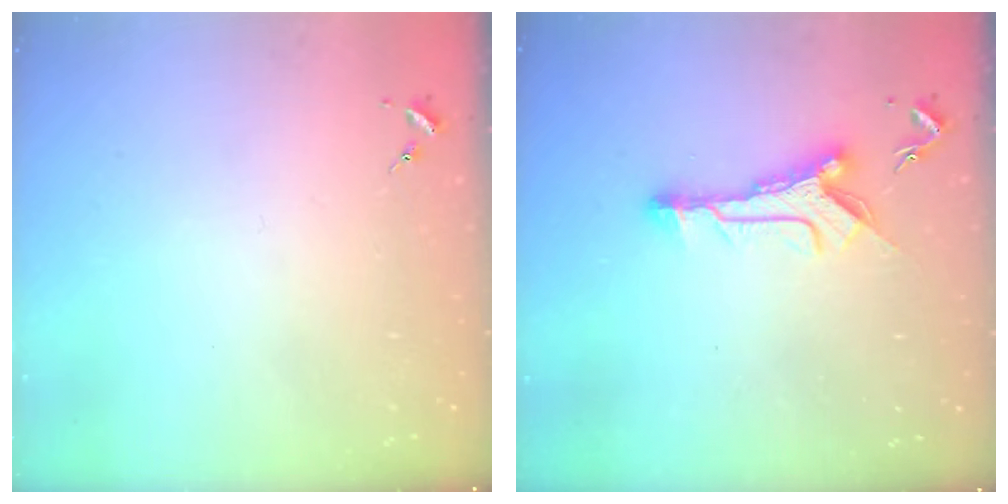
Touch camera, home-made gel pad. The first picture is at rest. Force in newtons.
{"total": 10.9, "press": 10.9, "slide": 0.5}